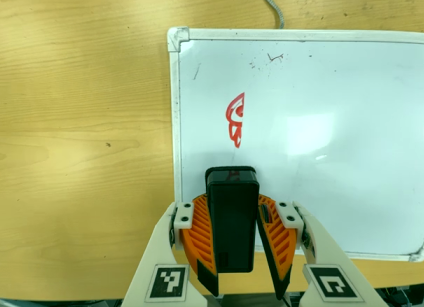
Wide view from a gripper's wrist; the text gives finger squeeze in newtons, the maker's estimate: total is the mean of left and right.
{"total": 11.6, "left": 10.5, "right": 12.7}